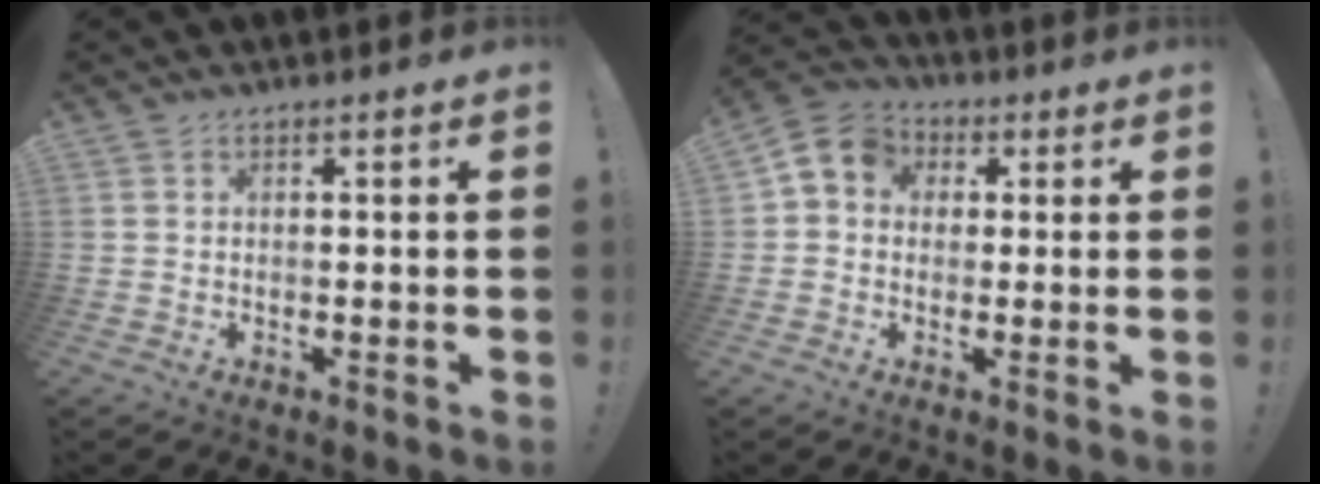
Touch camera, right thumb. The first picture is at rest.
{"total": 7.5, "force": [1.3, 6.6, 3.4], "torque": [-0.052, 0.010, 0.030]}